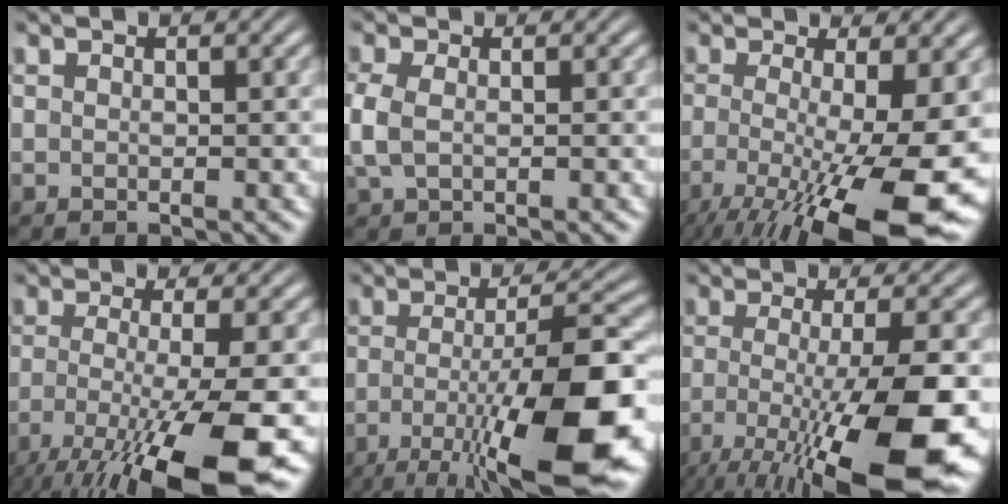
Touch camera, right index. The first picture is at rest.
{"total": 2.6, "force": [-0.1, 1.6, 2.1], "torque": [-0.062, -0.009, 0.006]}
{"total": 10.4, "force": [-4.0, 3.0, 9.1], "torque": [-0.149, -0.048, -0.036]}
{"total": 9.9, "force": [-4.6, 2.6, 8.3], "torque": [-0.146, -0.042, -0.047]}
{"total": 12.3, "force": [-4.3, 3.4, 11.0], "torque": [-0.162, -0.023, -0.048]}
{"total": 10.1, "force": [-3.8, 2.4, 9.1], "torque": [-0.149, -0.036, -0.038]}